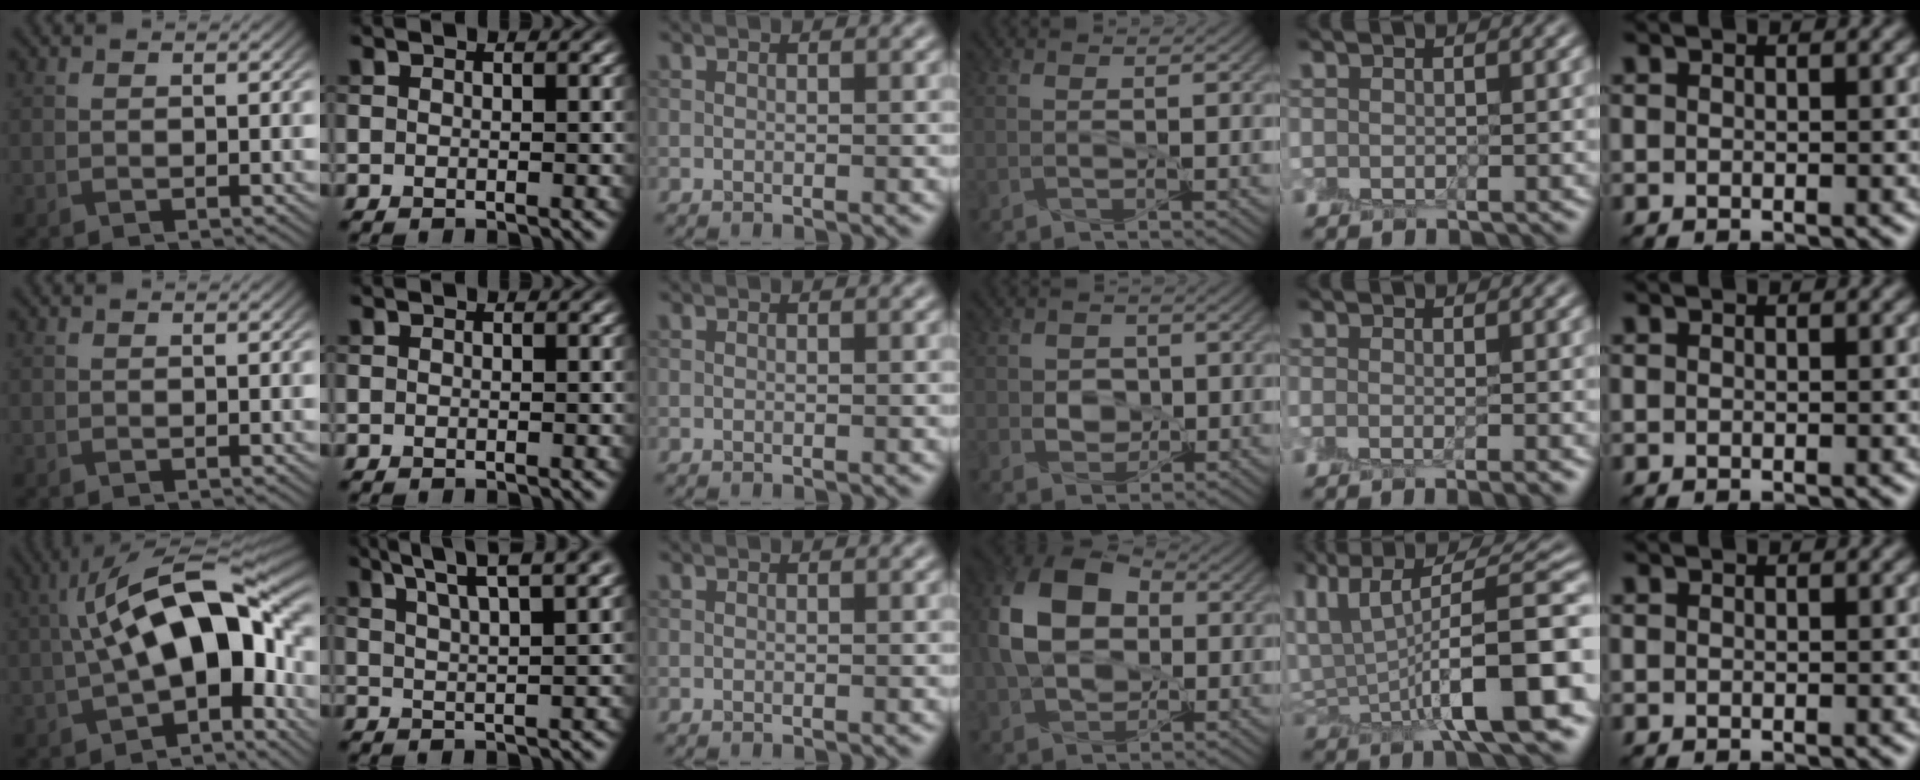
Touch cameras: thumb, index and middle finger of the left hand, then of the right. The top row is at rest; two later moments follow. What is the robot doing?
{"motion": "peel", "object": "small bumper sticker"}